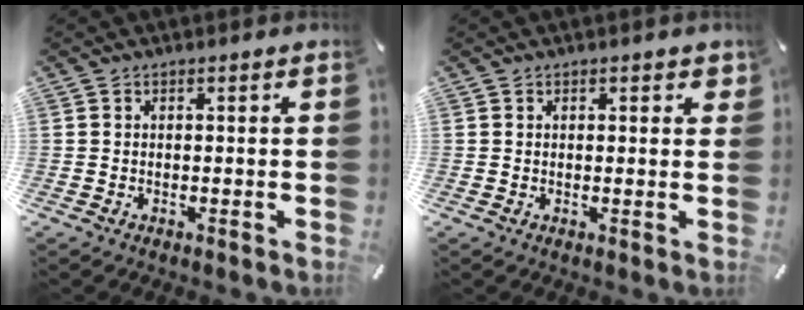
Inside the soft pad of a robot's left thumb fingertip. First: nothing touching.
{"total": 1.1, "force": [0.5, 0.7, 0.6], "torque": [-0.006, 0.000, 0.007]}